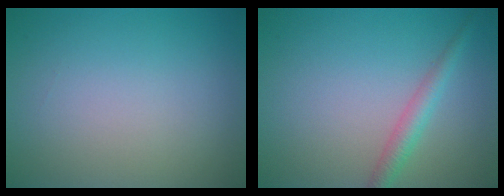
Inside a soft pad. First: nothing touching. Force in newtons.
{"total": 2.2, "press": 2.2, "slide": 0.1}